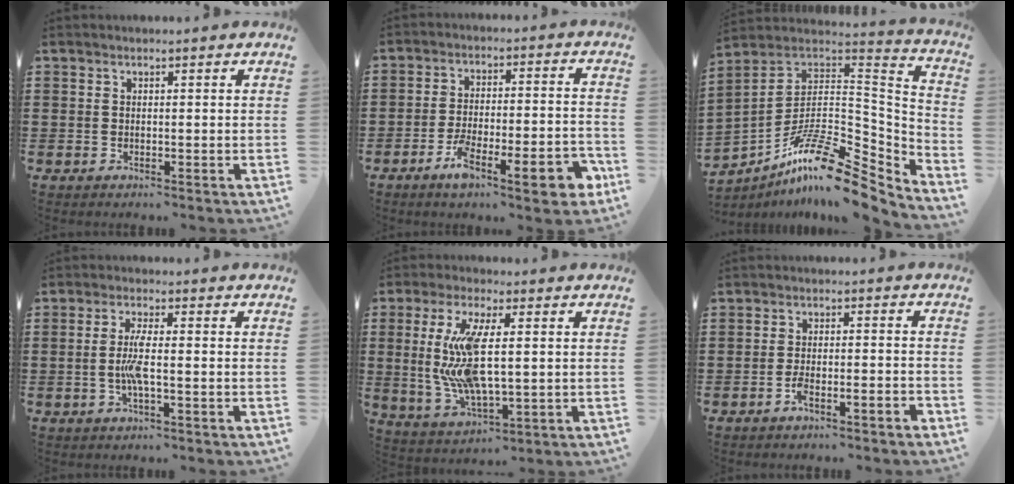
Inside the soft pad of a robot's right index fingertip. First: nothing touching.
{"total": 11.2, "force": [-5.6, 2.8, 9.3], "torque": [-0.149, 0.008, -0.095]}
{"total": 14.1, "force": [-9.4, 4.0, 9.7], "torque": [-0.158, 0.008, -0.177]}
{"total": 4.2, "force": [-0.9, 0.5, 4.1], "torque": [-0.097, -0.010, -0.024]}
{"total": 11.3, "force": [1.0, 3.8, 10.5], "torque": [-0.243, -0.016, 0.009]}
{"total": 3.4, "force": [-2.7, 0.1, 2.1], "torque": [-0.046, 0.000, -0.055]}